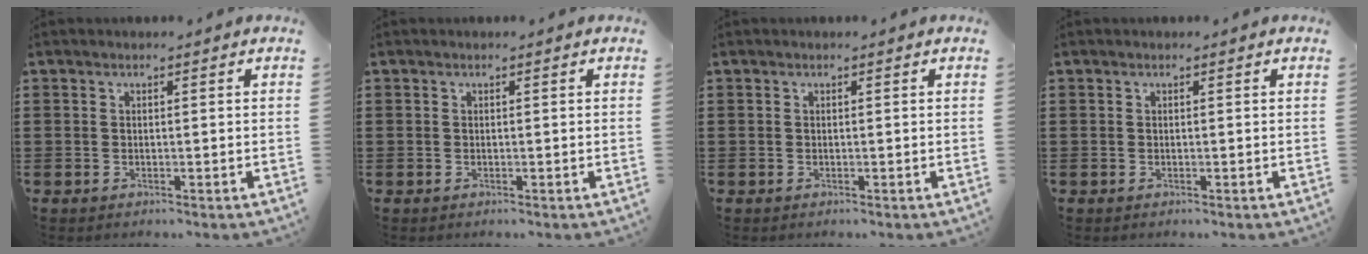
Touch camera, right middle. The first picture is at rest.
{"total": 0.0}
{"total": 0.0}
{"total": 0.0}